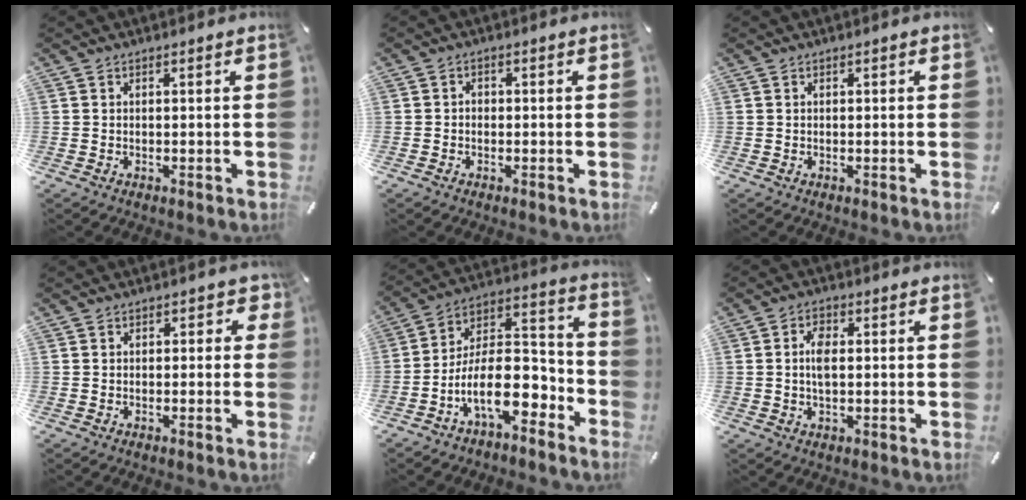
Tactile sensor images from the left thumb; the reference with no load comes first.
{"total": 1.2, "force": [-0.6, 0.9, 0.5], "torque": [-0.010, 0.004, -0.013]}
{"total": 0.0}
{"total": 2.1, "force": [-0.1, 1.5, 1.4], "torque": [-0.014, 0.000, -0.007]}
{"total": 16.2, "force": [-7.1, 7.8, 12.3], "torque": [-0.223, 0.011, -0.118]}
{"total": 4.7, "force": [0.2, 2.8, 3.8], "torque": [-0.076, 0.002, 0.000]}